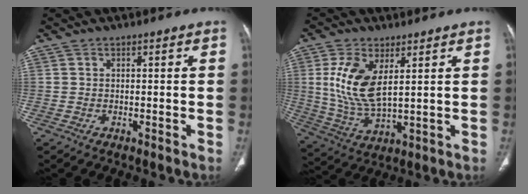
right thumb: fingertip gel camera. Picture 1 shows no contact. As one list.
[{"total": 11.9, "force": [3.4, 5.6, 9.9], "torque": [-0.203, -0.018, 0.077]}]